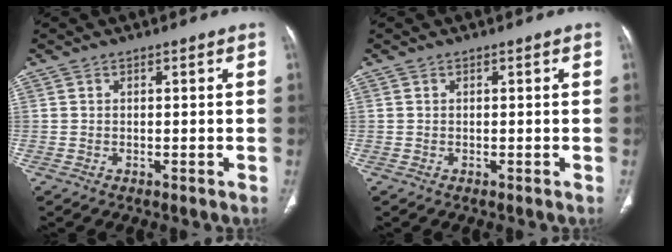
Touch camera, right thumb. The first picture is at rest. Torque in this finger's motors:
{"motor_torque": [-0.29, -0.03, -0.20, 0.05, 0.03]}